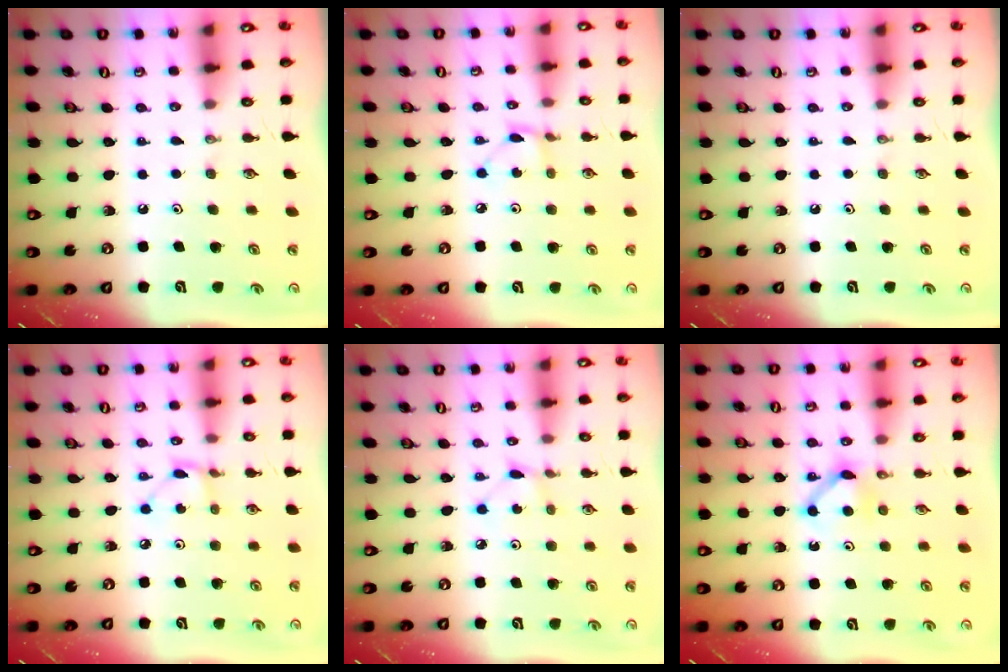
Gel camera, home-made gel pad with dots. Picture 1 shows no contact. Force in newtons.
{"total": 2.0, "press": 2.0, "slide": 0.1}
{"total": 0.0}
{"total": 2.2, "press": 2.2, "slide": 0.1}
{"total": 1.2, "press": 1.2, "slide": 0.1}
{"total": 5.1, "press": 5.0, "slide": 0.7}